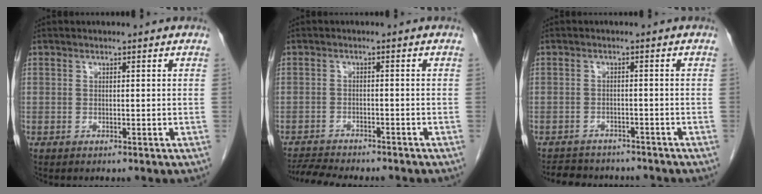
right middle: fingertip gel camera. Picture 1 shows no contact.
{"total": 8.2, "force": [-7.5, 1.0, 2.9], "torque": [-0.045, -0.008, -0.115]}
{"total": 8.0, "force": [-7.3, 2.8, 1.8], "torque": [-0.032, 0.003, -0.095]}